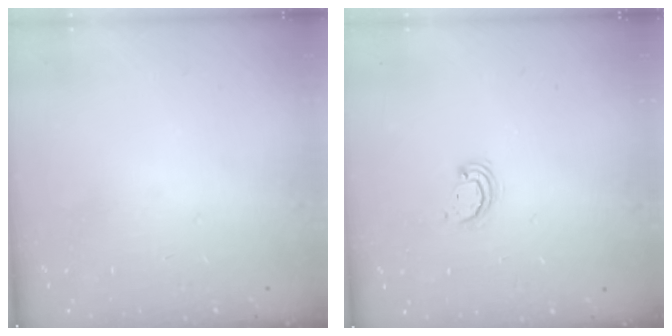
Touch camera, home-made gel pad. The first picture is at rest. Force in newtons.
{"total": 2.6, "press": 2.6, "slide": 0.3}